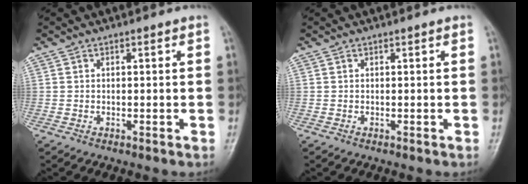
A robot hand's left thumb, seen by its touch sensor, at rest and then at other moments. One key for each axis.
{"total": 0.0}